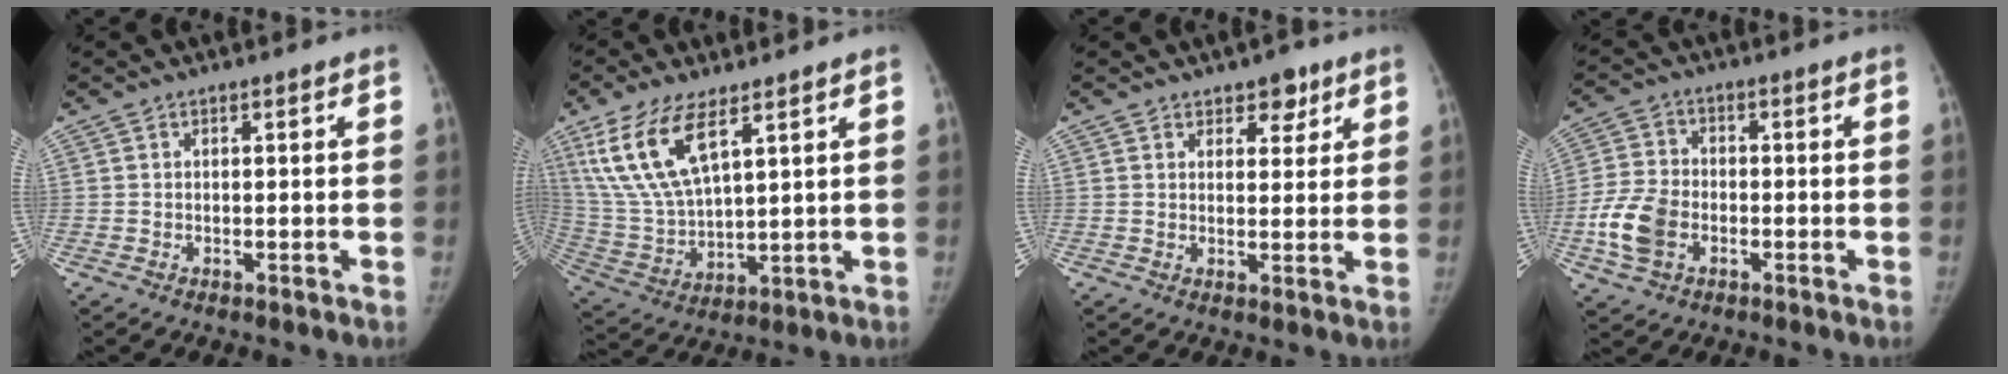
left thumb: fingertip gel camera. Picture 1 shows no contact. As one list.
[{"total": 15.0, "force": [7.8, 6.1, 11.2], "torque": [-0.231, -0.026, 0.165]}, {"total": 4.5, "force": [2.8, 2.8, 2.1], "torque": [0.001, -0.015, 0.040]}, {"total": 9.2, "force": [-2.8, 6.5, 5.8], "torque": [-0.121, 0.011, -0.057]}]